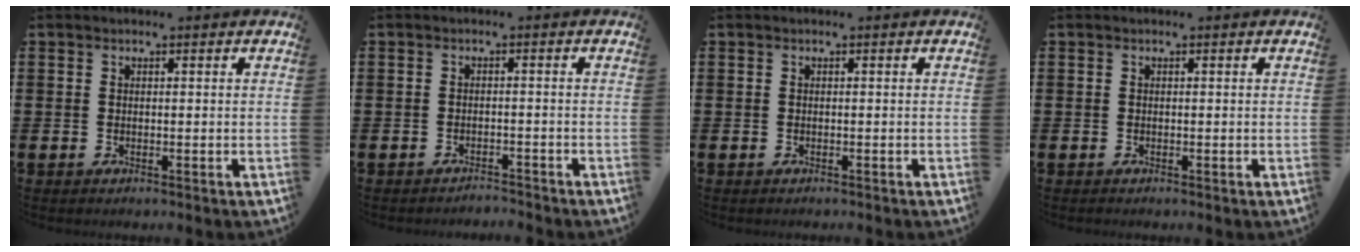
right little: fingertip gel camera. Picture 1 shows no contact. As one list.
[{"total": 1.5, "force": [-1.5, -0.1, -0.1], "torque": [-0.002, 0.004, -0.033]}, {"total": 0.0}, {"total": 0.0}]